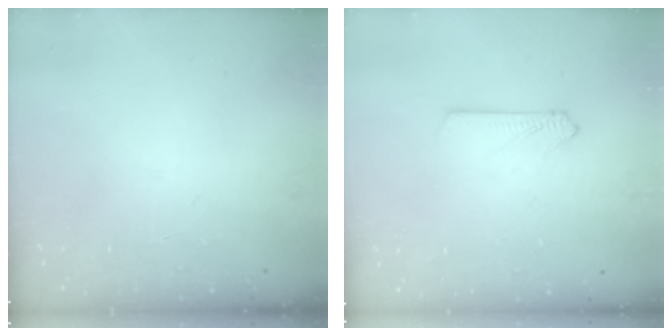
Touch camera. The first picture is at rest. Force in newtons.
{"total": 3.0, "press": 3.0, "slide": 0.4}